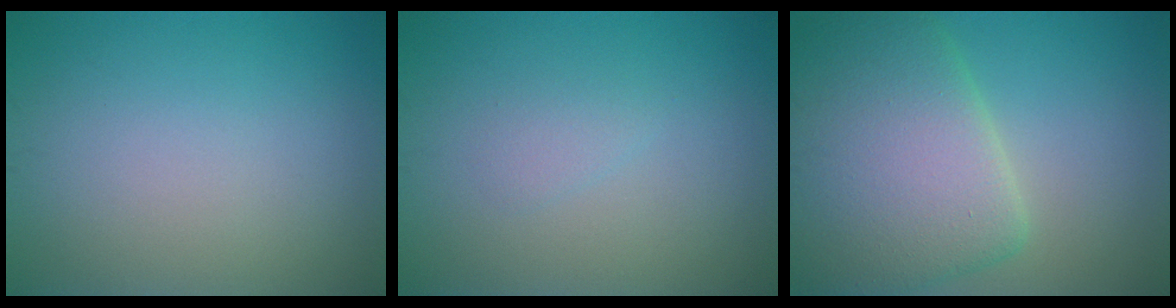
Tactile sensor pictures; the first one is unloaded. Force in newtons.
{"total": 0.9, "press": 0.9, "slide": 0.2}
{"total": 9.5, "press": 9.5, "slide": 0.7}